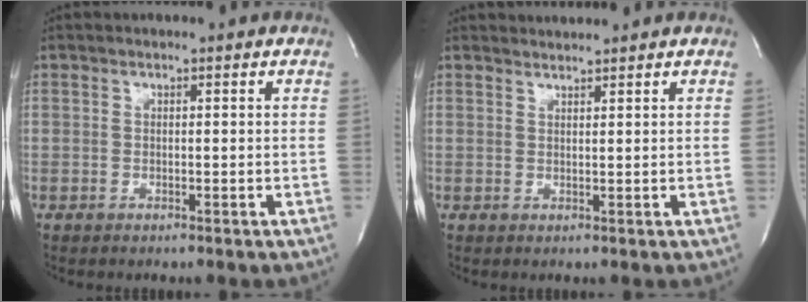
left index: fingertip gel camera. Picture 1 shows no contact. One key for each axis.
{"total": 1.5, "fx": 1.4, "fy": -0.4, "fz": -0.4, "tx": -0.007, "ty": -0.002, "tz": 0.031}